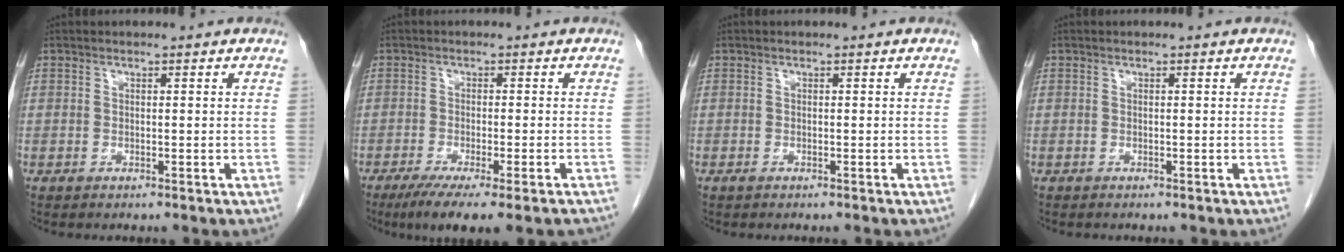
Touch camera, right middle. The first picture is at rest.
{"total": 10.1, "force": [-7.7, 0.6, 6.5], "torque": [-0.085, -0.022, -0.115]}
{"total": 0.5, "force": [-0.4, 0.1, 0.3], "torque": [-0.008, -0.001, -0.006]}
{"total": 0.0}